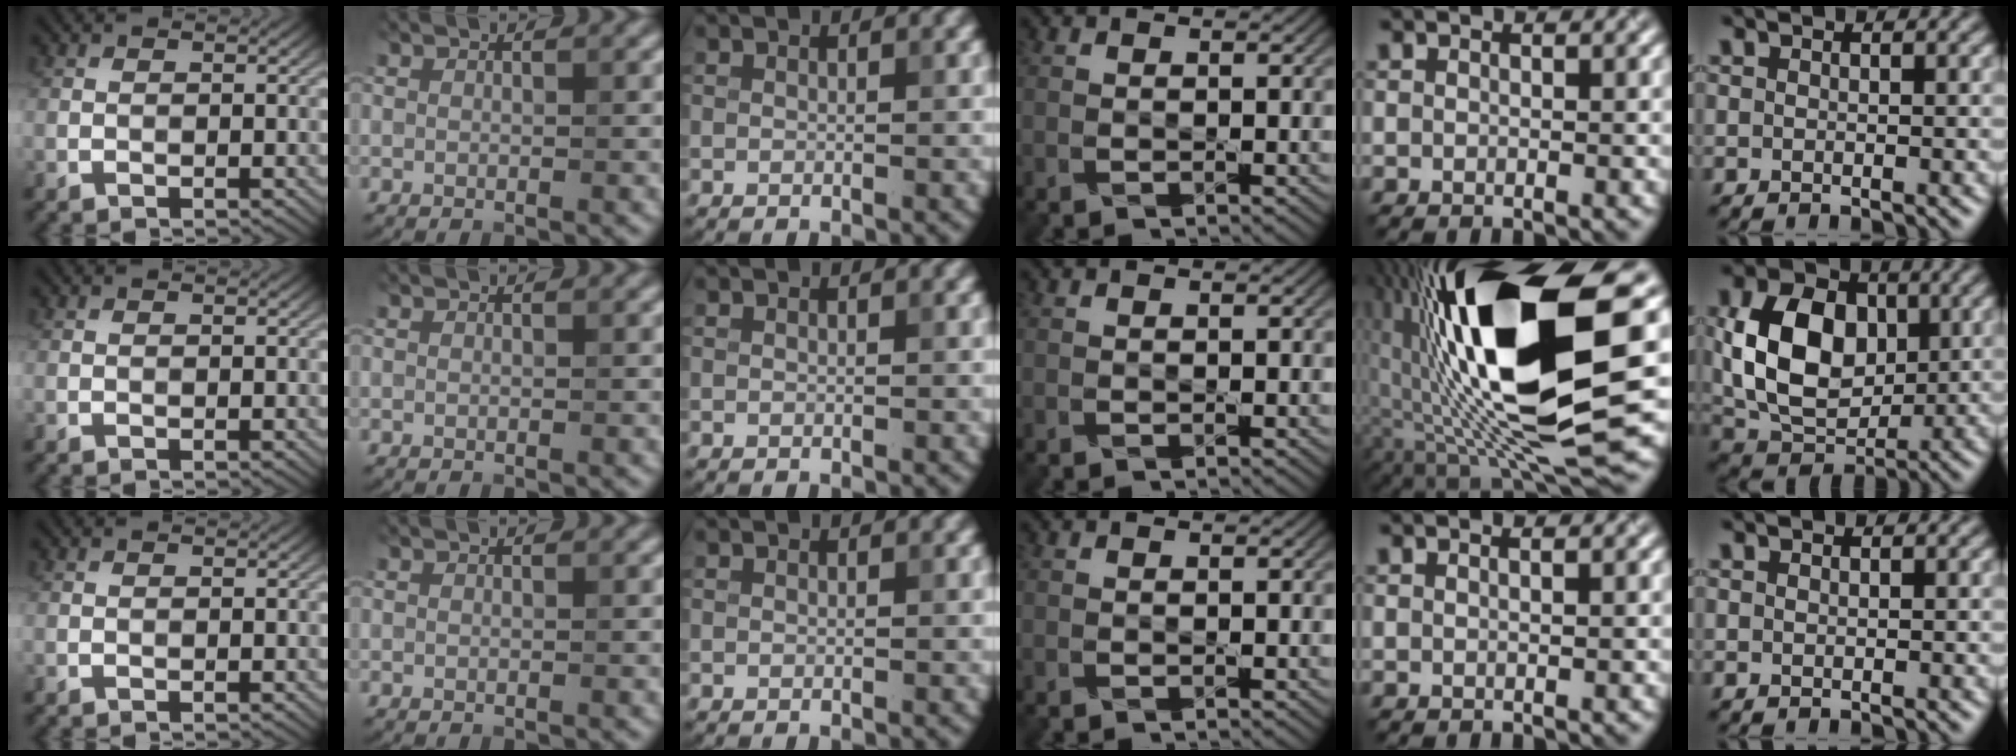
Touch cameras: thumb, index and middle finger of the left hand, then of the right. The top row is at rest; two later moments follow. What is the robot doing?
{"motion": "dispense", "object": "toothpaste"}